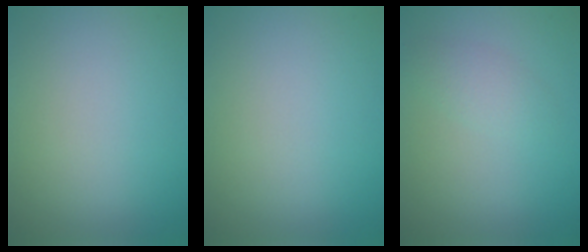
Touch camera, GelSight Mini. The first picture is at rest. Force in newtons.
{"total": 0.0}
{"total": 1.7, "press": 1.7, "slide": 0.0}